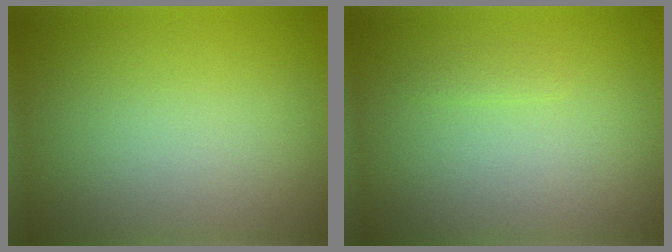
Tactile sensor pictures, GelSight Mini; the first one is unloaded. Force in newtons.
{"total": 0.6, "press": 0.6, "slide": 0.1}